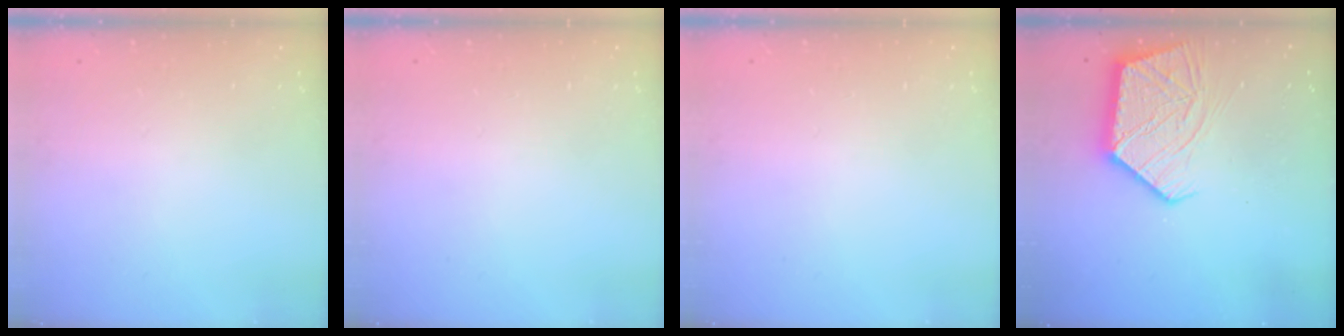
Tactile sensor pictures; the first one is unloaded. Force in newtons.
{"total": 0.0}
{"total": 0.0}
{"total": 13.8, "press": 13.7, "slide": 1.0}